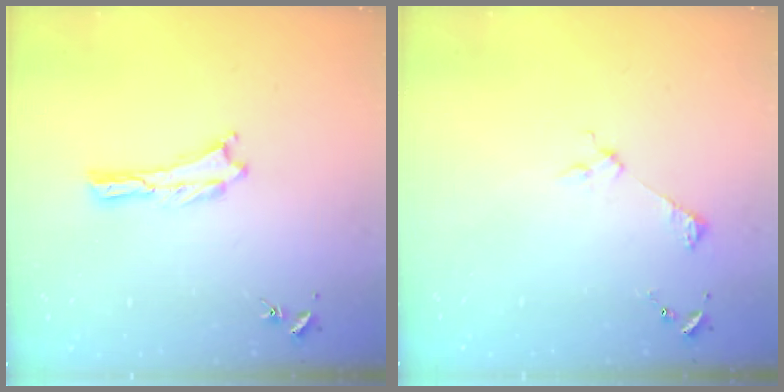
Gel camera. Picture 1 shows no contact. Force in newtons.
{"total": 2.5, "press": 2.5, "slide": 0.2}